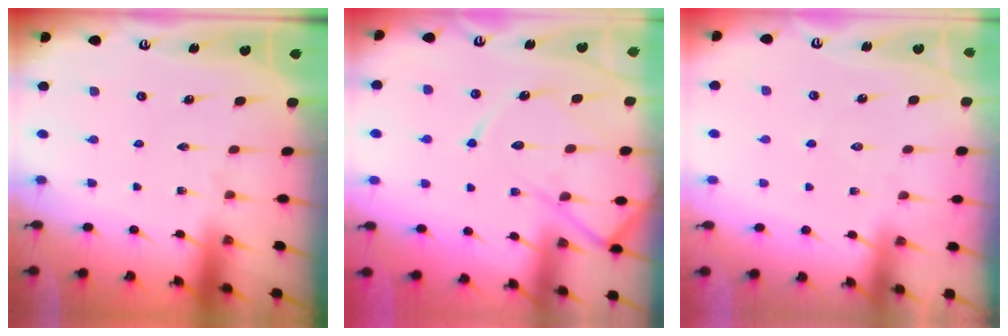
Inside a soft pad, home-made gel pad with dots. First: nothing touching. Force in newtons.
{"total": 12.4, "press": 12.3, "slide": 1.3}
{"total": 2.9, "press": 2.8, "slide": 0.3}